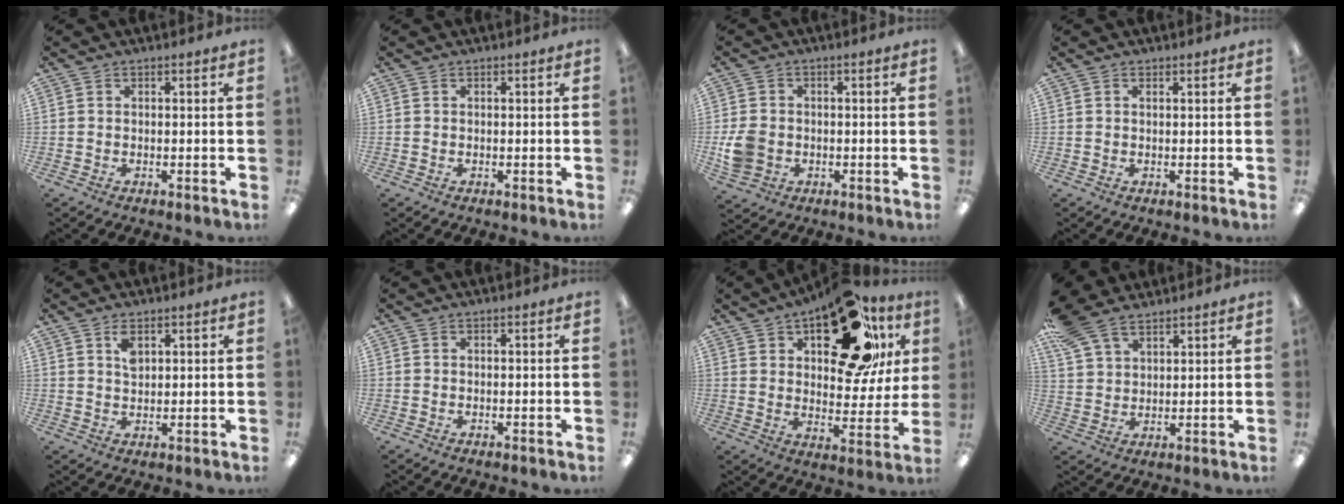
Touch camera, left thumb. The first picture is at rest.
{"total": 0.0}
{"total": 6.6, "force": [-1.2, 5.6, 3.4], "torque": [-0.069, 0.009, -0.019]}
{"total": 0.7, "force": [0.5, 0.4, 0.5], "torque": [-0.010, 0.002, 0.008]}
{"total": 3.8, "force": [2.2, 2.0, 2.4], "torque": [-0.037, -0.004, 0.036]}
{"total": 0.0}
{"total": 26.2, "force": [14.4, 12.9, 17.7], "torque": [-0.241, -0.069, 0.235]}
{"total": 10.5, "force": [7.8, 5.2, 4.6], "torque": [-0.105, -0.024, 0.152]}